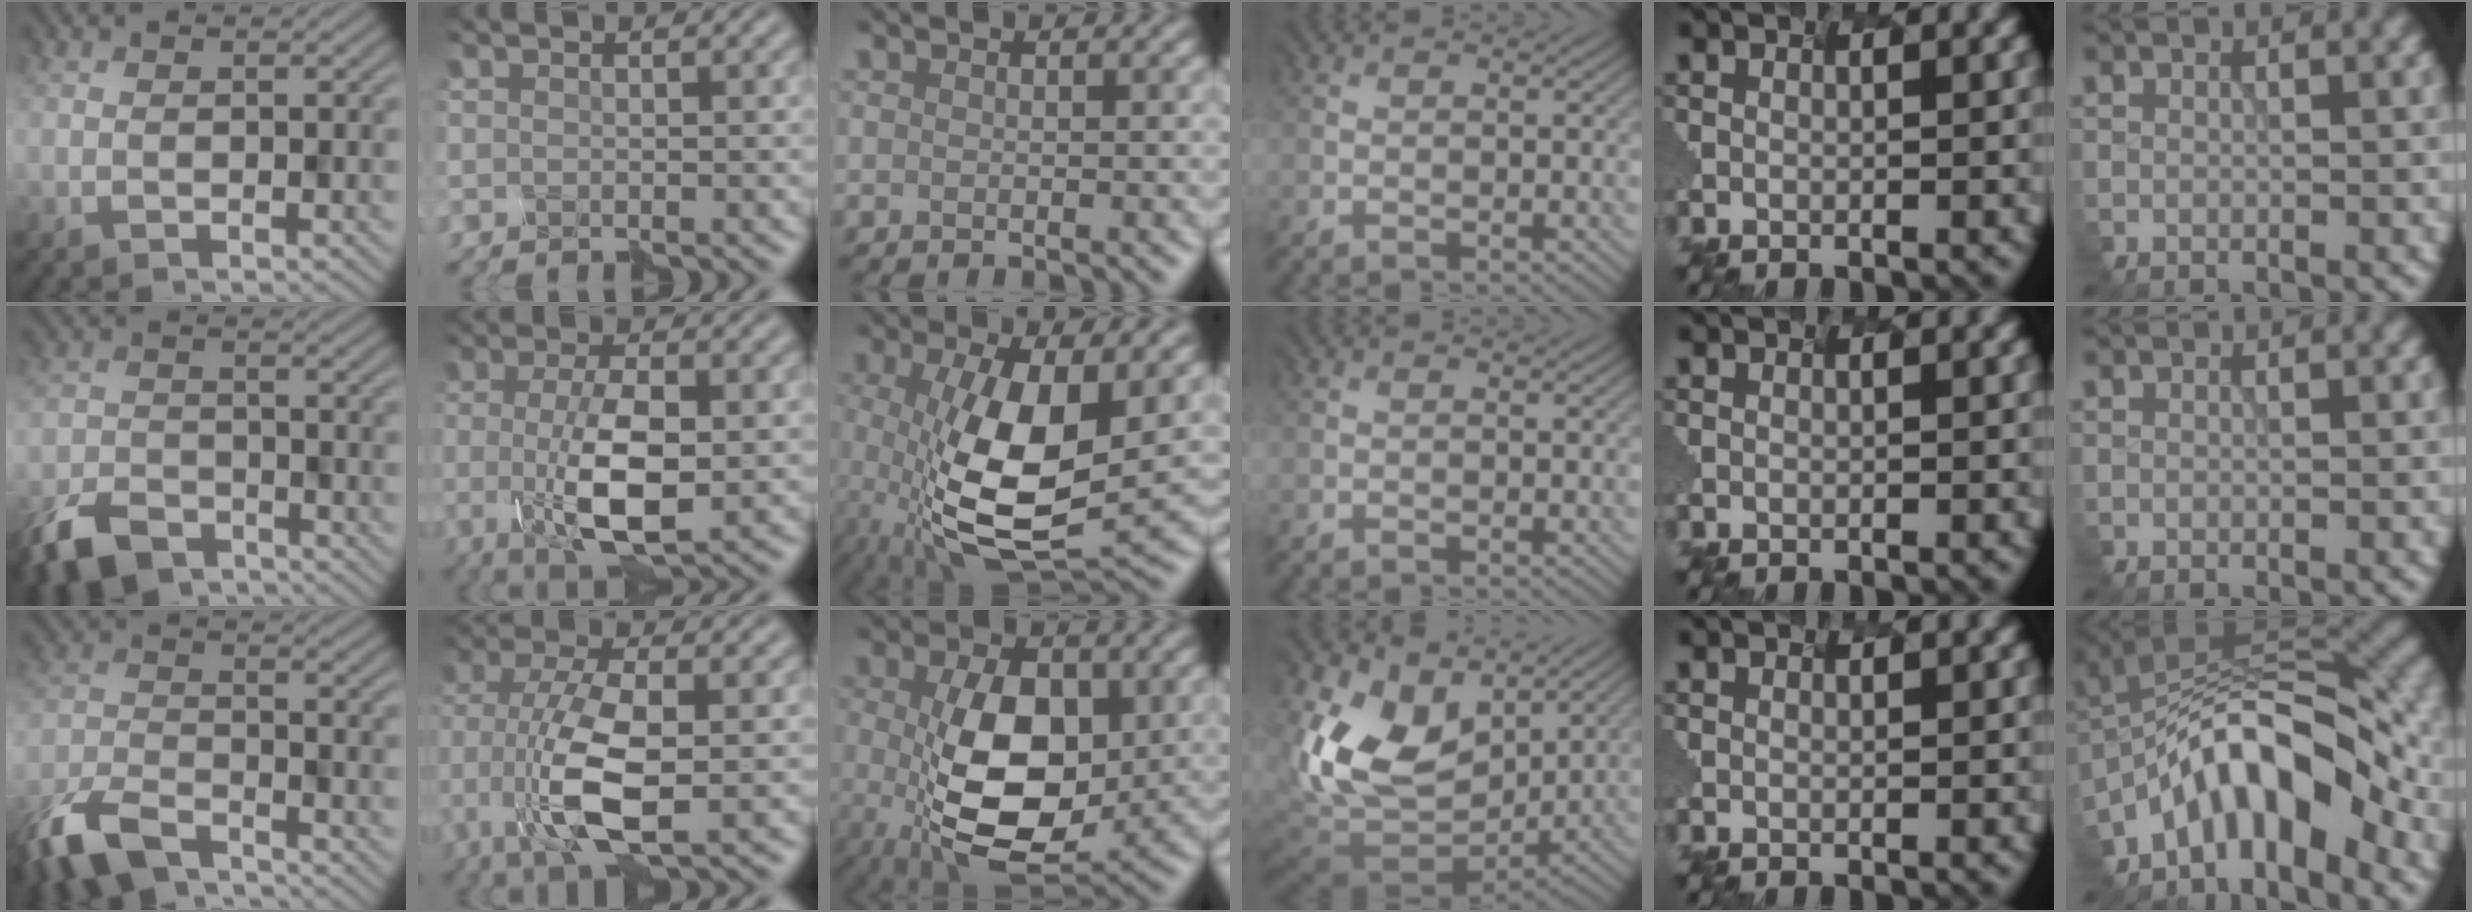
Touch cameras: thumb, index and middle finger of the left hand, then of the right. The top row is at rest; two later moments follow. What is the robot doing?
{"motion": "disassemble", "object": "markers"}